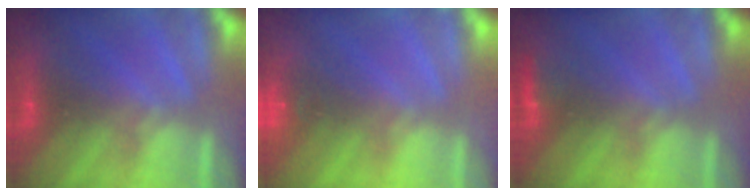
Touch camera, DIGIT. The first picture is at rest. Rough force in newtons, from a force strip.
{"total": 3.5}
{"total": 2.9}